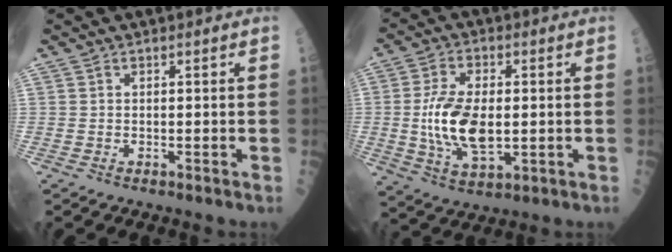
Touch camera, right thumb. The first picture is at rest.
{"total": 12.9, "force": [-0.5, 6.5, 11.2], "torque": [-0.209, -0.007, -0.004]}